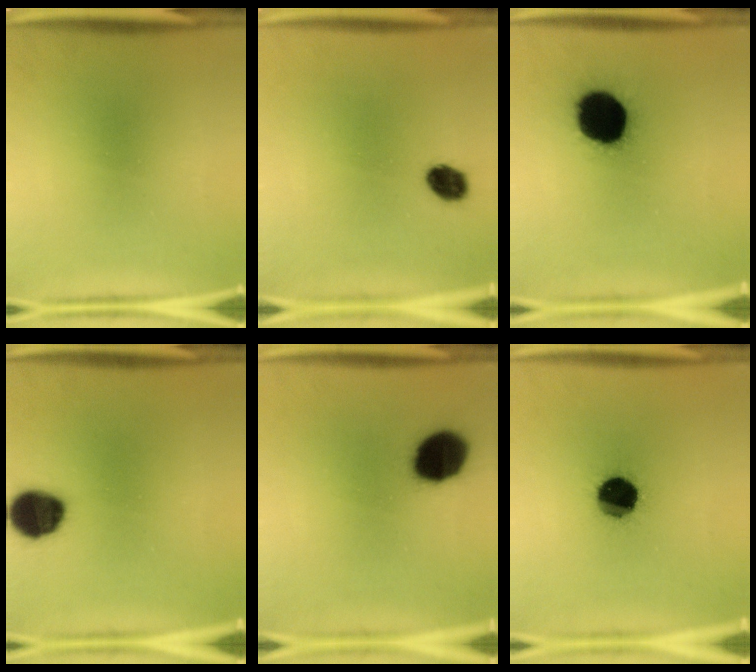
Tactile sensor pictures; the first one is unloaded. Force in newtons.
{"total": 5.6}
{"total": 18.7}
{"total": 11.5}
{"total": 14.3}
{"total": 14.6}